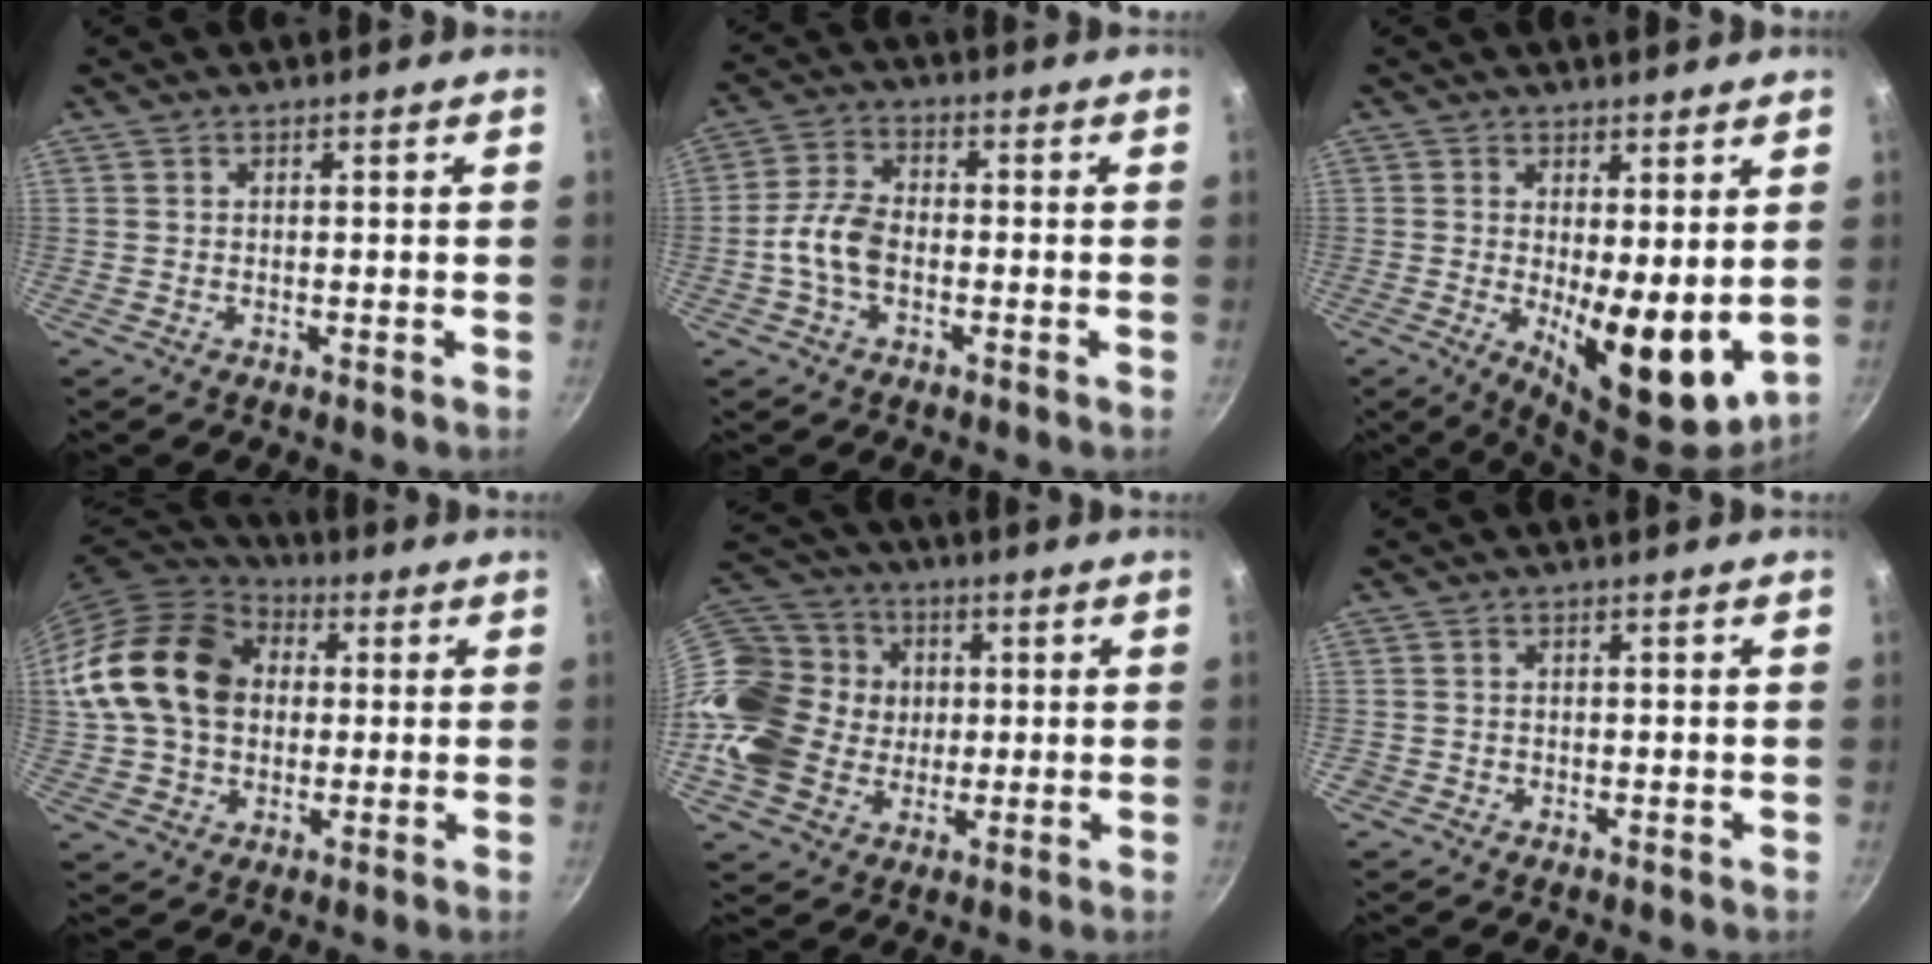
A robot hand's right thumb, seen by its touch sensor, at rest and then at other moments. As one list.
[{"total": 7.0, "force": [-1.8, 4.2, 5.3], "torque": [-0.099, 0.031, -0.042]}, {"total": 11.5, "force": [0.5, 4.4, 10.6], "torque": [-0.133, -0.032, 0.017]}, {"total": 20.2, "force": [2.6, 15.3, 12.9], "torque": [-0.227, 0.033, 0.039]}, {"total": 20.8, "force": [-0.1, 18.0, 10.5], "torque": [-0.202, 0.042, 0.003]}, {"total": 0.9, "force": [-0.4, 0.8, 0.1], "torque": [0.001, 0.004, -0.005]}]